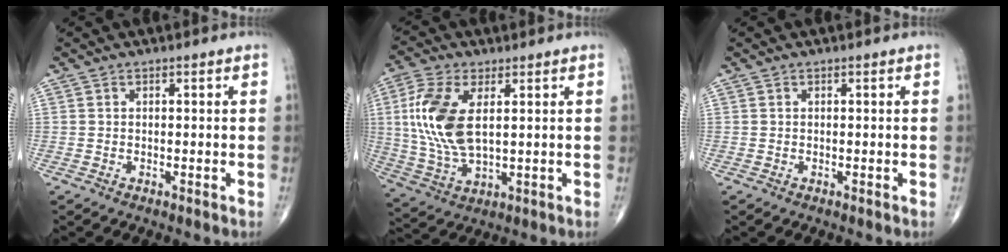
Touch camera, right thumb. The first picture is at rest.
{"total": 13.6, "force": [2.6, 6.7, 11.5], "torque": [-0.256, -0.007, 0.057]}
{"total": 0.0}